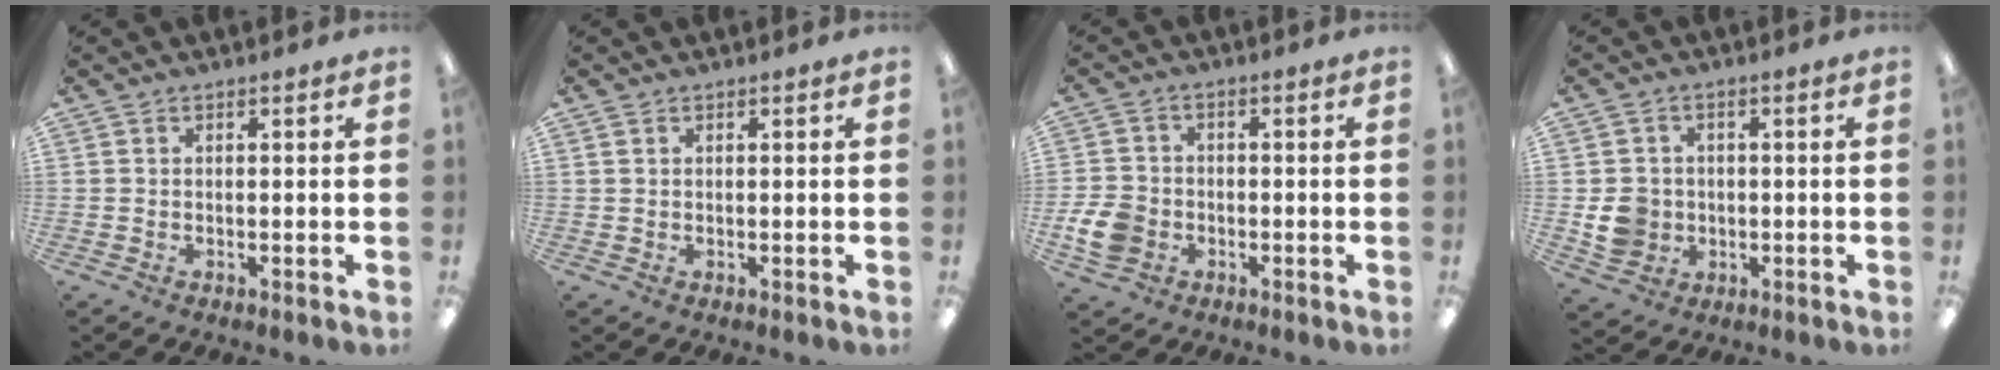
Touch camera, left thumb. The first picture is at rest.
{"total": 0.7, "force": [0.4, 0.5, 0.3], "torque": [-0.007, 0.003, 0.007]}
{"total": 7.3, "force": [-2.3, 5.9, 3.6], "torque": [-0.083, 0.010, -0.044]}
{"total": 6.4, "force": [-0.7, 6.0, 2.2], "torque": [-0.036, 0.013, -0.009]}